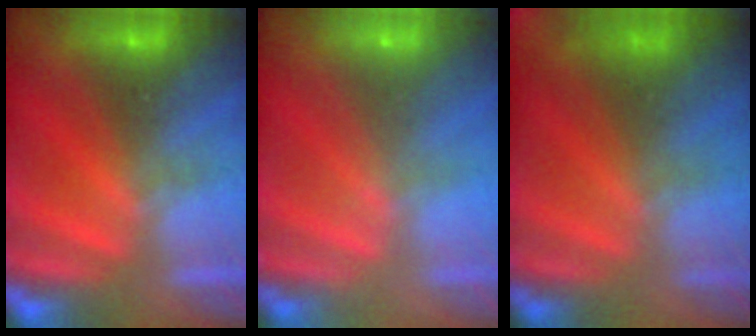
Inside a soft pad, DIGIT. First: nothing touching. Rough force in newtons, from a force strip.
{"total": 1.8}
{"total": 7.9}